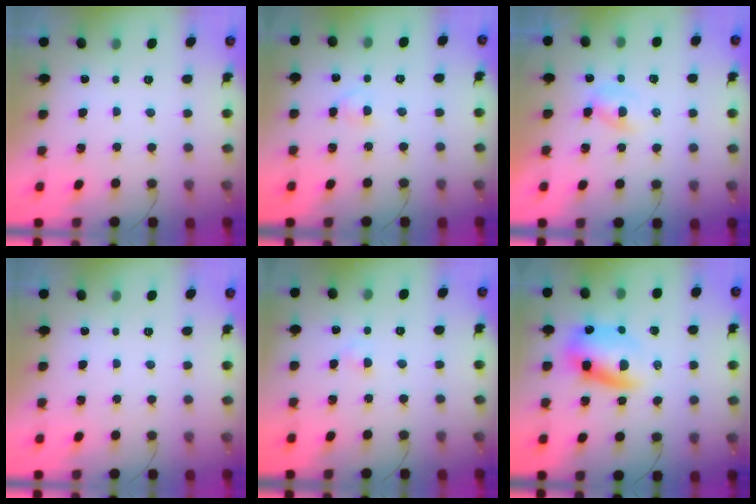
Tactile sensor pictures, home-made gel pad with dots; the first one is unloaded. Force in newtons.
{"total": 2.6, "press": 2.4, "slide": 1.1}
{"total": 2.3, "press": 2.1, "slide": 1.0}
{"total": 0.0}
{"total": 2.2, "press": 2.1, "slide": 0.8}
{"total": 11.6, "press": 11.1, "slide": 3.3}